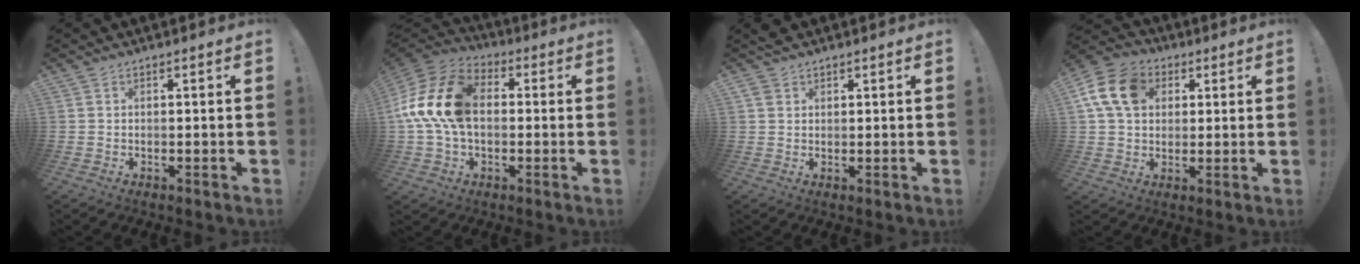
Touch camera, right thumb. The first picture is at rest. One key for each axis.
{"total": 19.7, "fx": 1.3, "fy": 13.1, "fz": 14.6, "tx": -0.267, "ty": 0.027, "tz": 0.033}
{"total": 2.8, "fx": 2.1, "fy": 1.7, "fz": 0.8, "tx": -0.013, "ty": -0.009, "tz": 0.041}
{"total": 14.8, "fx": 4.3, "fy": 11.4, "fz": 8.3, "tx": -0.131, "ty": 0.002, "tz": 0.089}